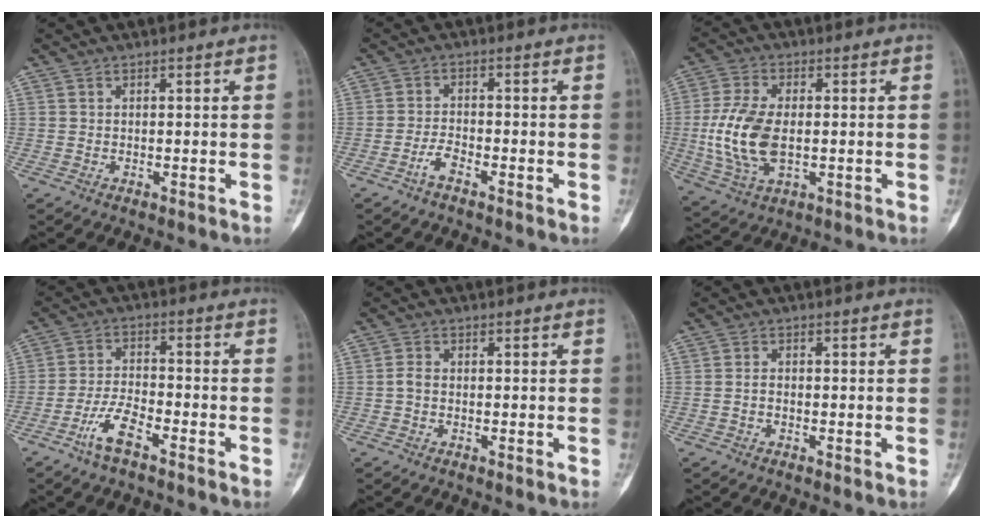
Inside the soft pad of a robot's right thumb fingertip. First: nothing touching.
{"total": 3.0, "force": [-2.1, 0.8, 1.9], "torque": [-0.042, 0.015, -0.046]}
{"total": 12.5, "force": [-0.8, 6.9, 10.4], "torque": [-0.223, -0.003, -0.012]}
{"total": 6.6, "force": [-4.2, 2.0, 4.7], "torque": [-0.099, 0.023, -0.083]}
{"total": 1.5, "force": [-0.4, 1.0, 1.1], "torque": [-0.021, 0.002, -0.011]}
{"total": 1.3, "force": [-0.5, 0.8, 0.9], "torque": [-0.016, 0.005, -0.012]}